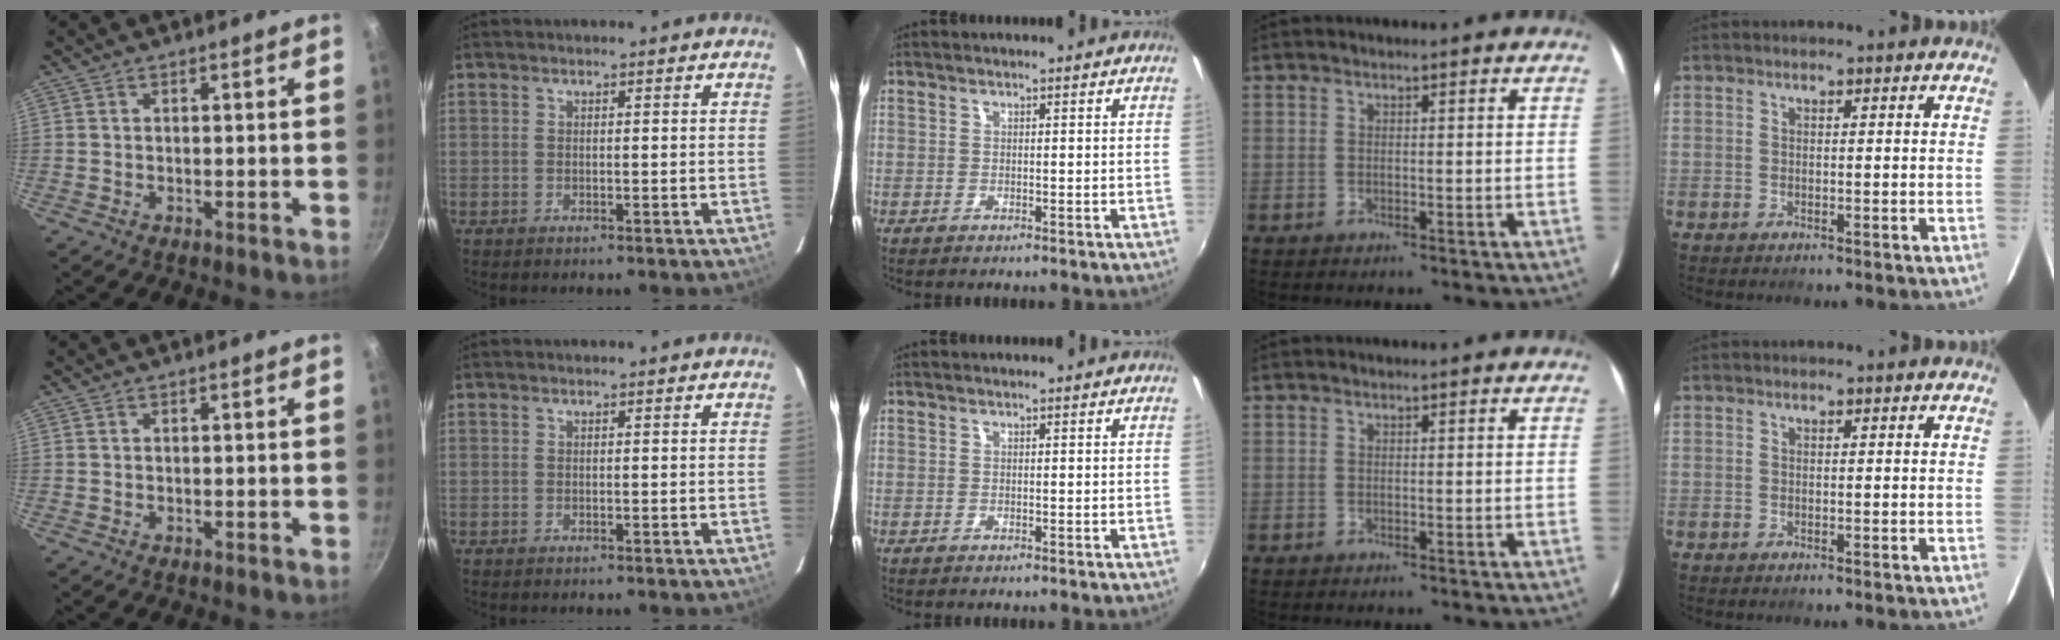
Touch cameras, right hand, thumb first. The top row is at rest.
{}